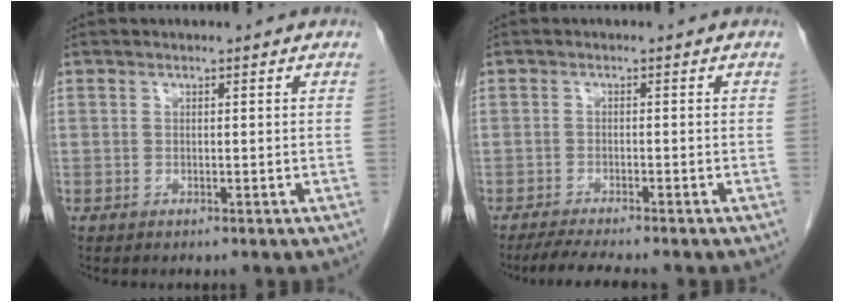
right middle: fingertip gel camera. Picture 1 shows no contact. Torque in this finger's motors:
{"motor_torque": [0.55, -0.41, 0.00, 0.02]}